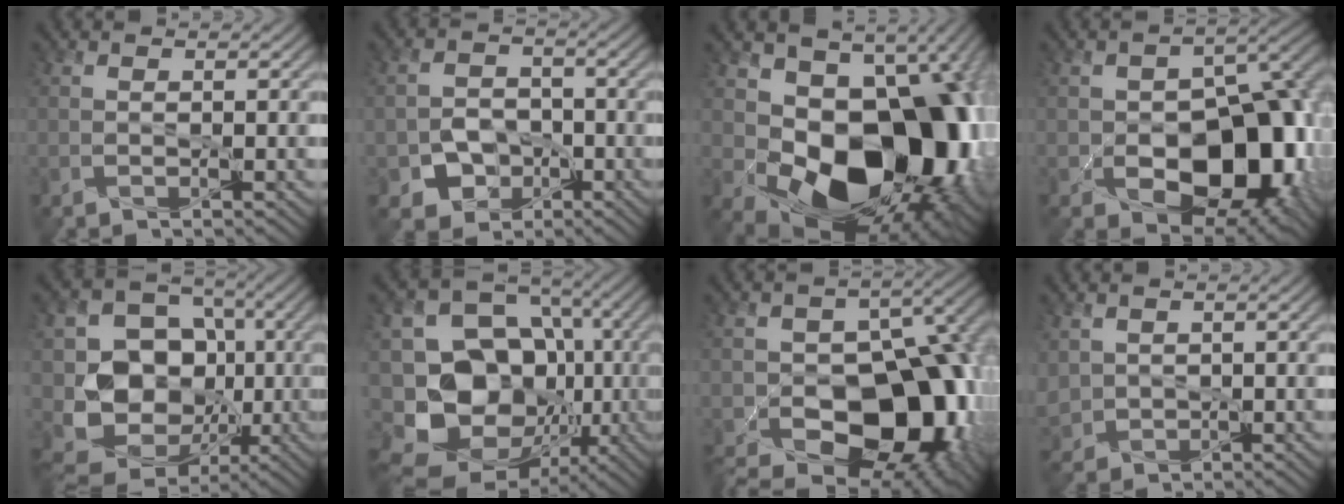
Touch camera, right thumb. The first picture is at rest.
{"total": 5.0, "force": [-2.2, 3.9, 2.1], "torque": [-0.036, -0.004, -0.047]}
{"total": 19.8, "force": [-1.5, 14.4, 13.5], "torque": [-0.164, -0.069, 0.021]}
{"total": 14.8, "force": [-3.7, 9.5, 10.7], "torque": [-0.121, -0.017, -0.059]}
{"total": 12.5, "force": [-1.0, 10.7, 6.3], "torque": [-0.121, -0.026, -0.033]}
{"total": 19.3, "force": [-5.5, 15.9, 9.5], "torque": [-0.207, -0.026, -0.098]}
{"total": 18.2, "force": [-7.8, 12.0, 11.2], "torque": [-0.152, -0.010, -0.113]}
{"total": 3.4, "force": [0.7, 3.0, 1.4], "torque": [-0.055, -0.010, 0.013]}